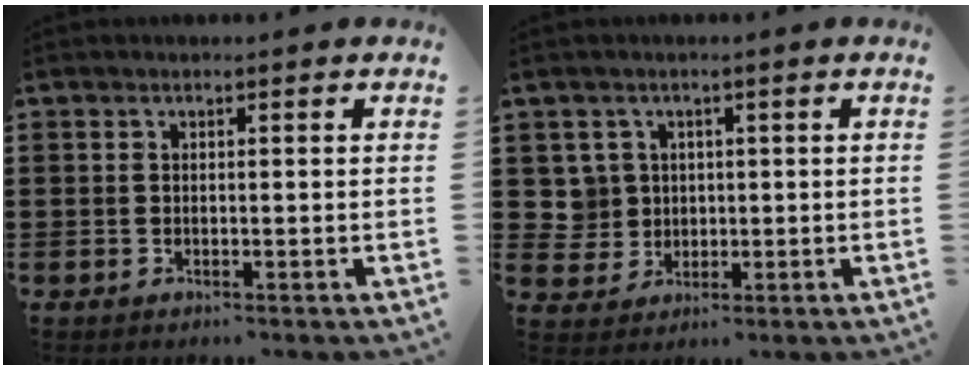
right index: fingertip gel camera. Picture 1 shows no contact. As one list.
[{"total": 4.3, "force": [0.9, 4.1, 0.7], "torque": [-0.037, 0.014, 0.015]}]